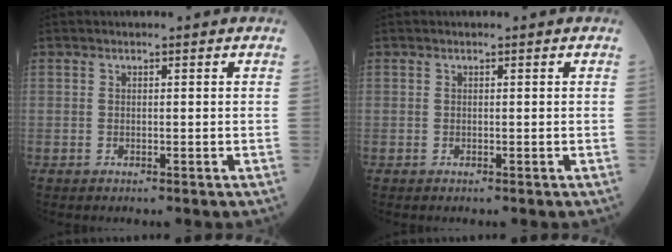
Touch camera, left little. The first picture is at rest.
{"total": 0.0}